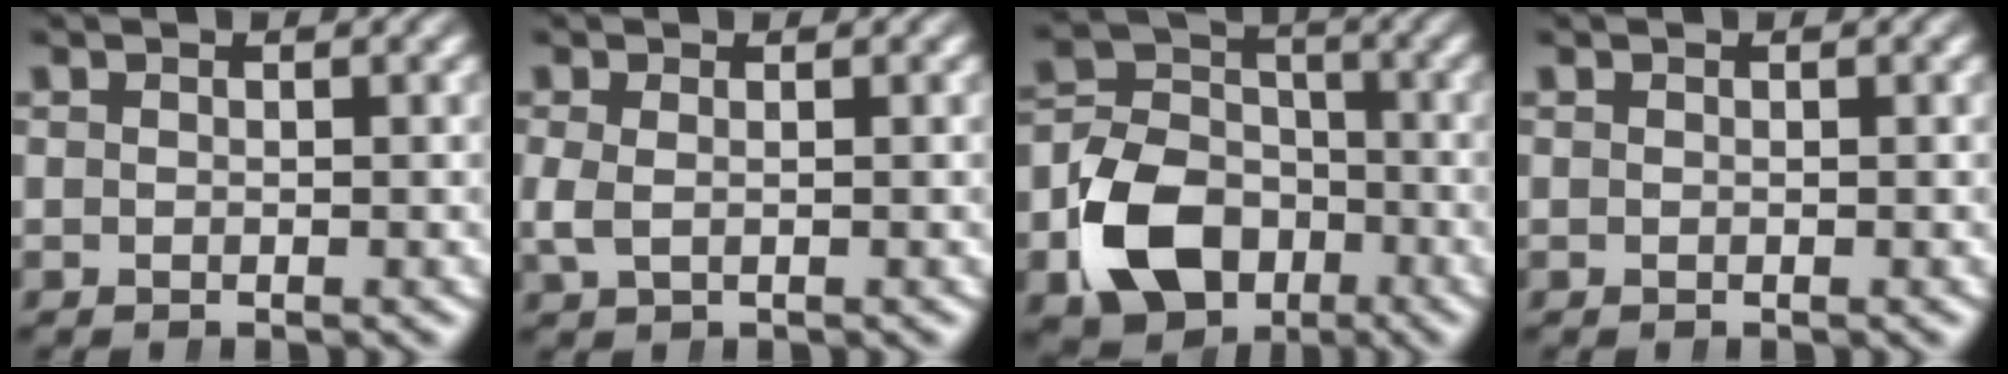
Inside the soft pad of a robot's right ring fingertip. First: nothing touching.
{"total": 1.2, "force": [0.1, 0.6, 1.0], "torque": [-0.034, -0.008, 0.010]}
{"total": 8.6, "force": [-2.7, 6.8, 4.5], "torque": [-0.066, -0.019, -0.049]}
{"total": 0.0}